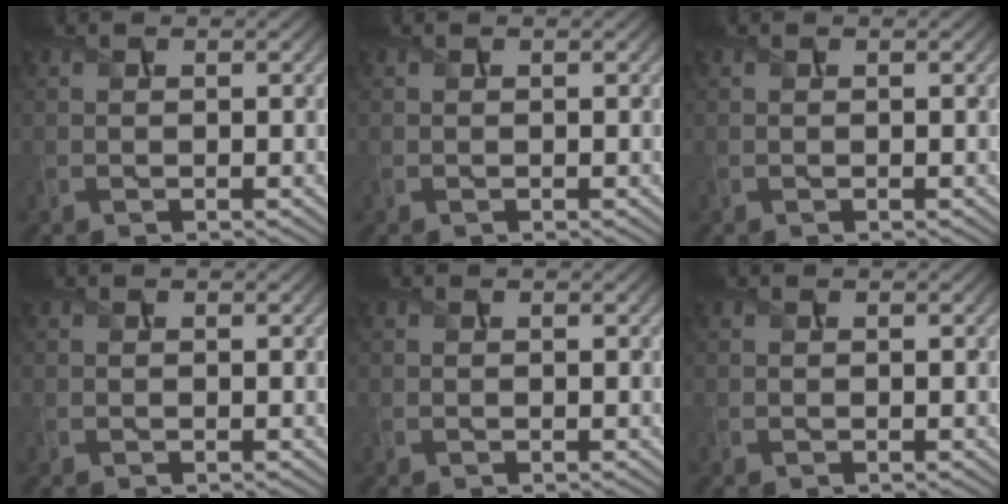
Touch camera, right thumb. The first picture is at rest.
{"total": 0.0}
{"total": 0.0}
{"total": 0.0}
{"total": 0.0}
{"total": 0.0}